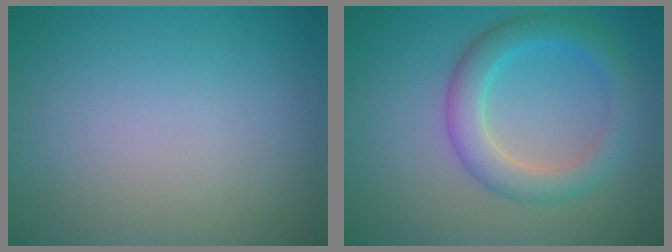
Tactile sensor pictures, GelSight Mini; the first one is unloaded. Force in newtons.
{"total": 3.9, "press": 3.9, "slide": 0.1}